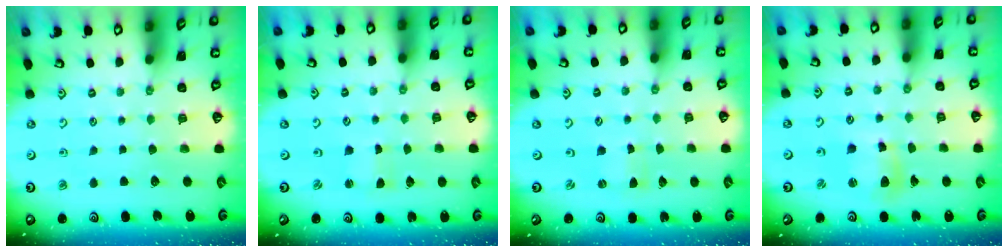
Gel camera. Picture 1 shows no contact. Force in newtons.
{"total": 0.7, "press": 0.7, "slide": 0.1}
{"total": 0.0}
{"total": 8.8, "press": 8.8, "slide": 1.0}